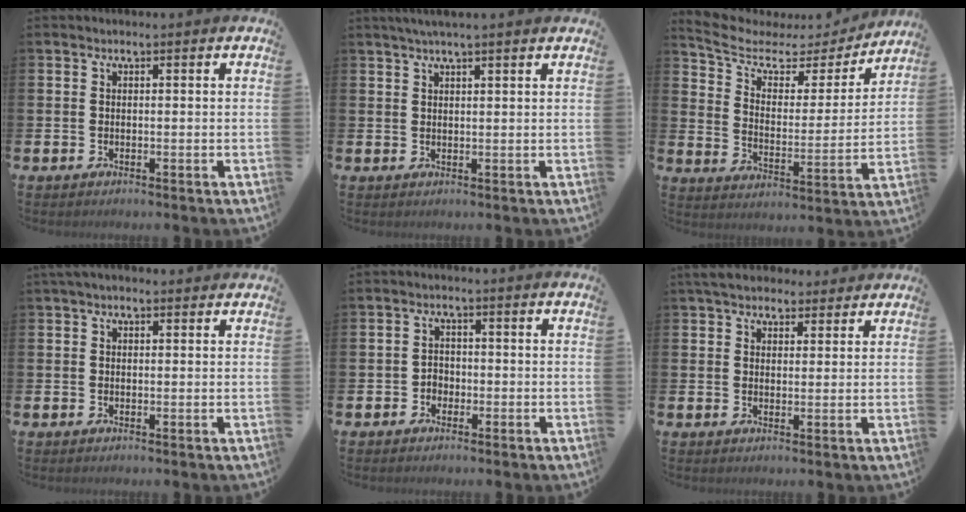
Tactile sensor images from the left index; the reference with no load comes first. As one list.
[{"total": 2.5, "force": [2.1, -0.1, 1.3], "torque": [-0.023, -0.001, 0.038]}, {"total": 6.8, "force": [5.5, 3.2, 2.6], "torque": [-0.083, -0.038, 0.086]}, {"total": 1.6, "force": [1.3, 0.6, 0.6], "torque": [0.000, 0.002, 0.020]}, {"total": 1.8, "force": [-0.9, 1.5, 0.4], "torque": [-0.003, 0.002, -0.022]}, {"total": 5.1, "force": [4.6, 2.0, 0.9], "torque": [-0.028, -0.014, 0.086]}]